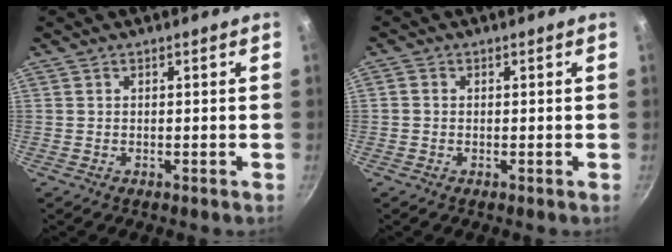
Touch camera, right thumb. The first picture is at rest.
{"total": 1.0, "force": [-0.1, 0.9, 0.4], "torque": [-0.007, 0.003, -0.005]}